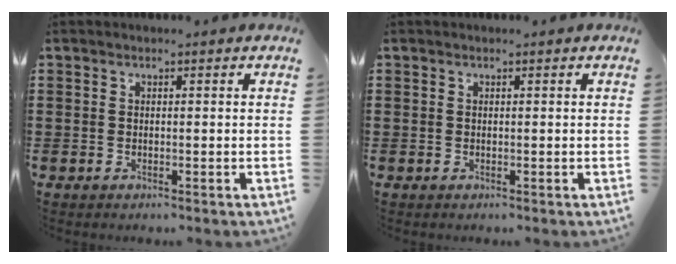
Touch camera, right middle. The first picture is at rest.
{"total": 0.0}